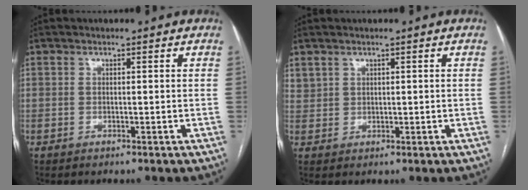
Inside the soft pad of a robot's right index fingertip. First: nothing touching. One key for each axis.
{"total": 2.3, "fx": 1.5, "fy": 1.7, "fz": 0.5, "tx": -0.009, "ty": 0.006, "tz": 0.036}